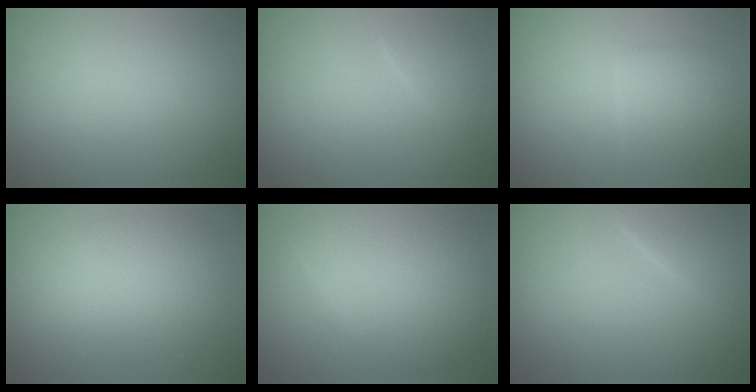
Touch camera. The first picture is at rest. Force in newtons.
{"total": 1.3, "press": 1.3, "slide": 0.1}
{"total": 2.5, "press": 2.5, "slide": 0.4}
{"total": 4.5, "press": 4.5, "slide": 0.2}
{"total": 6.7, "press": 6.7, "slide": 0.1}
{"total": 2.1, "press": 2.1, "slide": 0.1}